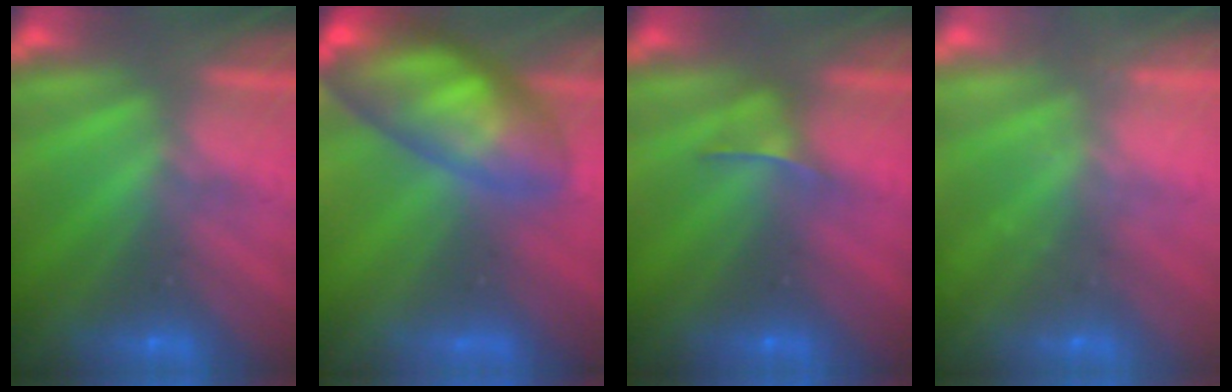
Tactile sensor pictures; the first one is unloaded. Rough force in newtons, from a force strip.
{"total": 9.5}
{"total": 2.4}
{"total": 2.1}